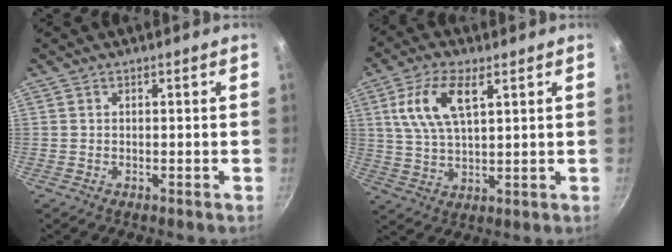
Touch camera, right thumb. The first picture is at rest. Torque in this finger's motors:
{"motor_torque": [-0.75, 1.11, 1.15, 0.39, 0.32]}